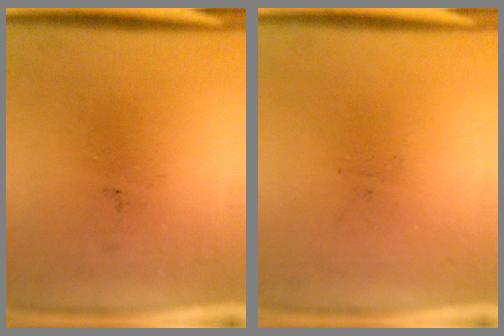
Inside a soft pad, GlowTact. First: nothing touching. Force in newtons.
{"total": 0.0}